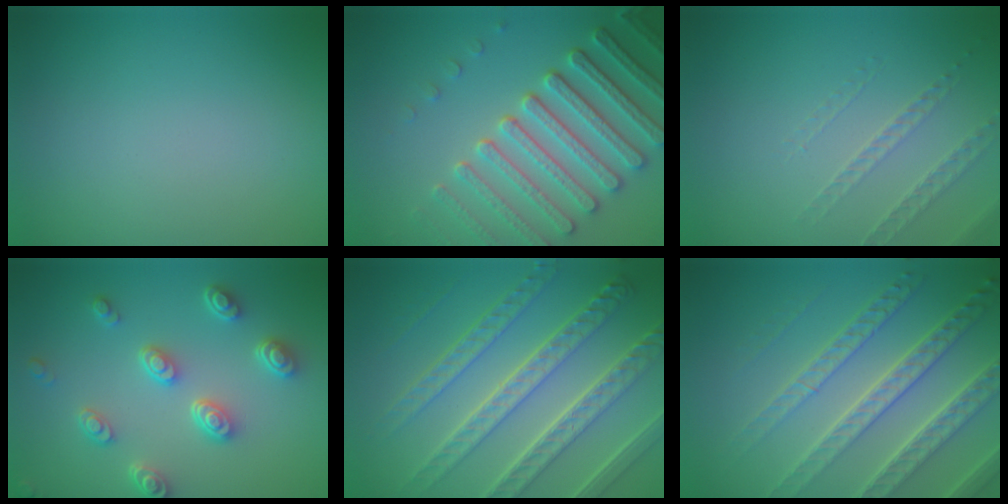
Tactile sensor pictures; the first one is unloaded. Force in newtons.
{"total": 6.4, "press": 5.4, "slide": 3.3}
{"total": 1.3, "press": 0.9, "slide": 0.9}
{"total": 4.5, "press": 3.6, "slide": 2.6}
{"total": 8.3, "press": 6.2, "slide": 5.5}
{"total": 7.7, "press": 5.3, "slide": 5.6}